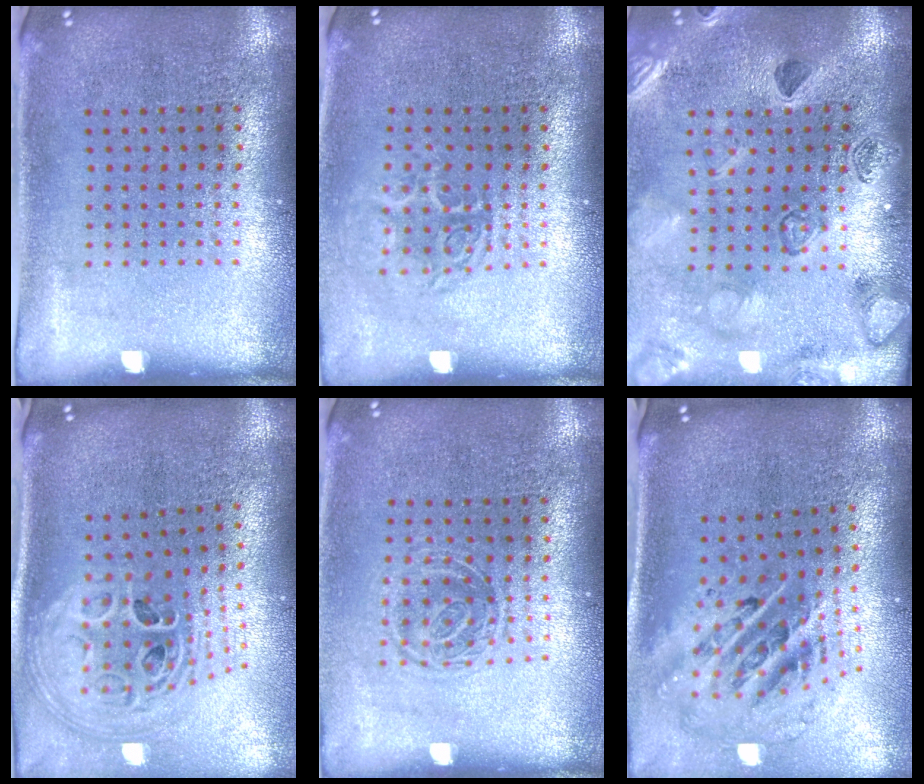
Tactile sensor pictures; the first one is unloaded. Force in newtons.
{"total": 1.7, "press": 1.3, "slide": 1.1}
{"total": 2.3, "press": 2.3, "slide": 0.3}
{"total": 3.0, "press": 2.0, "slide": 2.2}
{"total": 1.4, "press": 1.1, "slide": 0.9}
{"total": 2.5, "press": 1.8, "slide": 1.8}